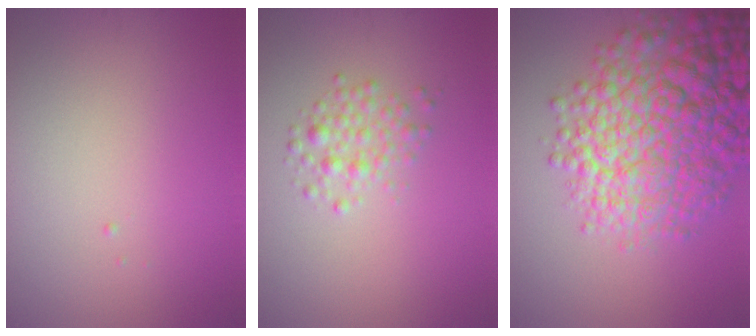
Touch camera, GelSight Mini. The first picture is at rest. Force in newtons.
{"total": 2.1, "press": 2.1, "slide": 0.1}
{"total": 10.8, "press": 10.8, "slide": 0.4}